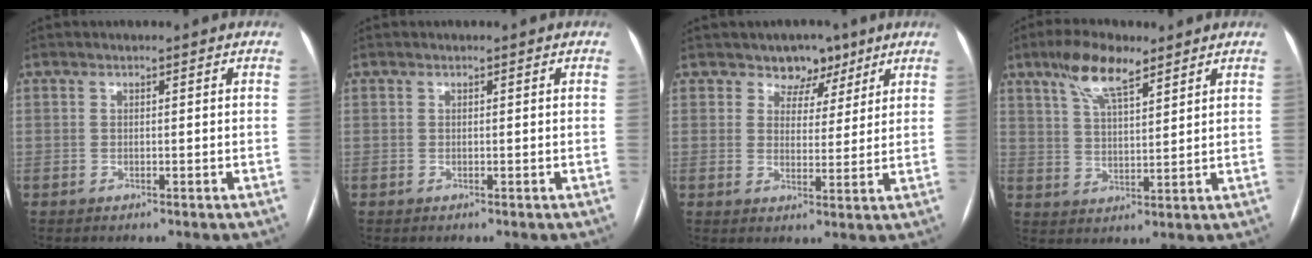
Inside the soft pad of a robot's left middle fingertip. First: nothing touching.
{"total": 0.0}
{"total": 5.2, "force": [3.7, 3.6, 0.9], "torque": [0.002, 0.002, 0.055]}
{"total": 8.5, "force": [5.7, 2.2, 5.9], "torque": [-0.118, 0.013, 0.107]}